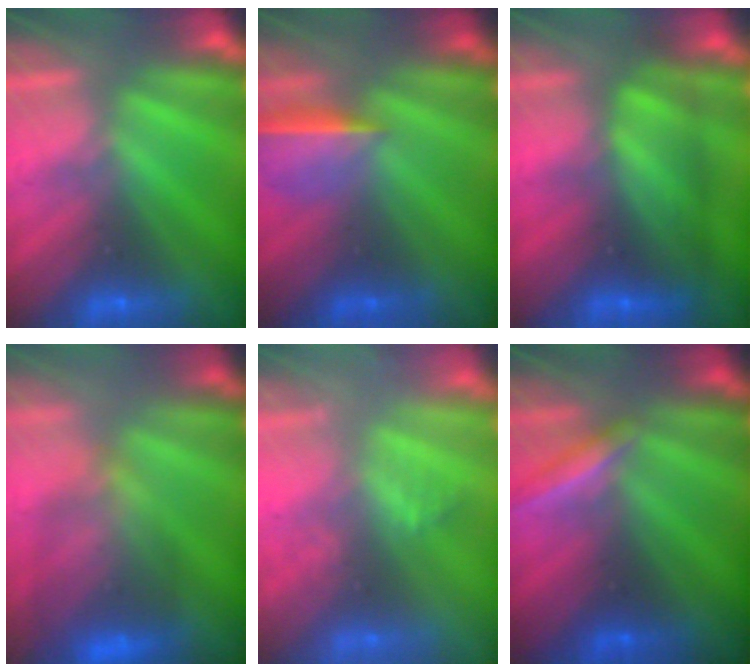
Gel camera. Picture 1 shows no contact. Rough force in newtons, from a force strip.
{"total": 1.7}
{"total": 6.1}
{"total": 9.4}
{"total": 2.1}
{"total": 1.9}